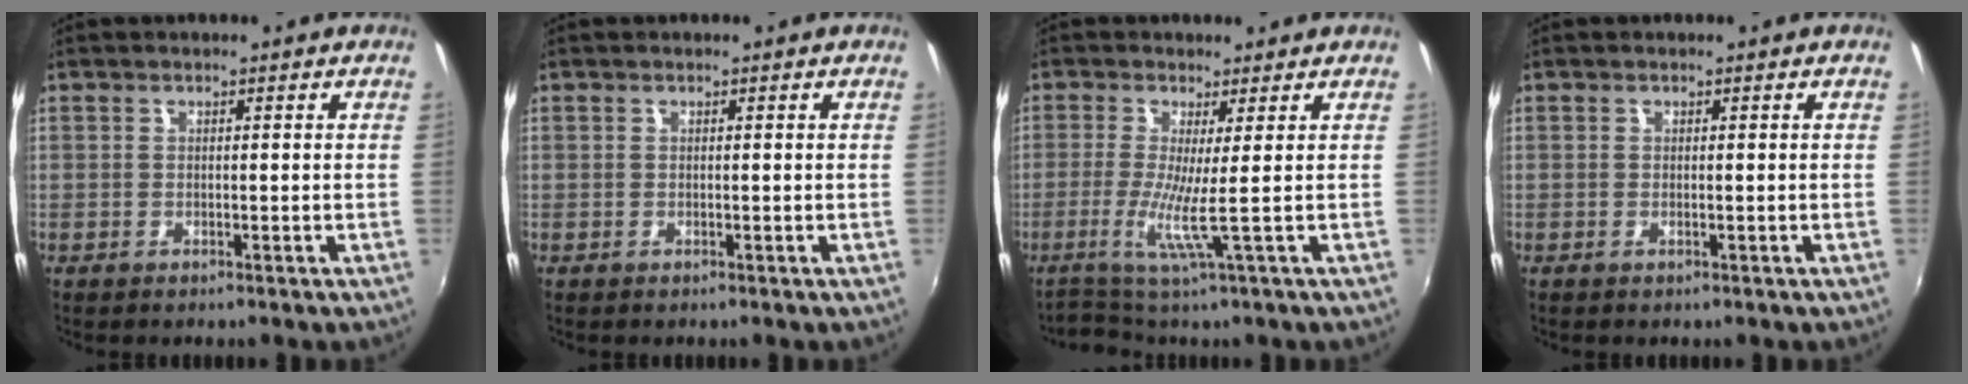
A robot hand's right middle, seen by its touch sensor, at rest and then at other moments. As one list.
[{"total": 0.0}, {"total": 4.7, "force": [-1.1, -1.2, 4.4], "torque": [-0.107, -0.014, -0.029]}, {"total": 0.6, "force": [0.0, -0.5, 0.3], "torque": [-0.004, 0.000, -0.002]}]